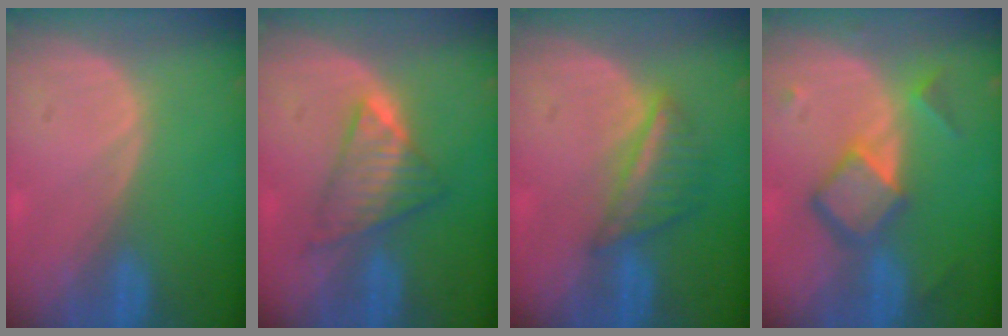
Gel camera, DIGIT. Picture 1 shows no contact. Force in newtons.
{"total": 6.0, "press": 6.0, "slide": 0.8}
{"total": 5.3, "press": 5.2, "slide": 1.1}
{"total": 6.8, "press": 5.9, "slide": 3.4}